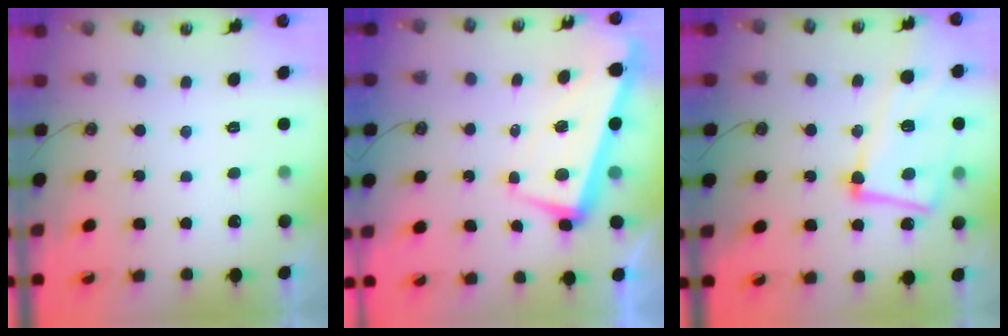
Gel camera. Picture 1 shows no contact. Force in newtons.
{"total": 3.0, "press": 2.1, "slide": 2.0}
{"total": 12.3, "press": 12.0, "slide": 2.6}